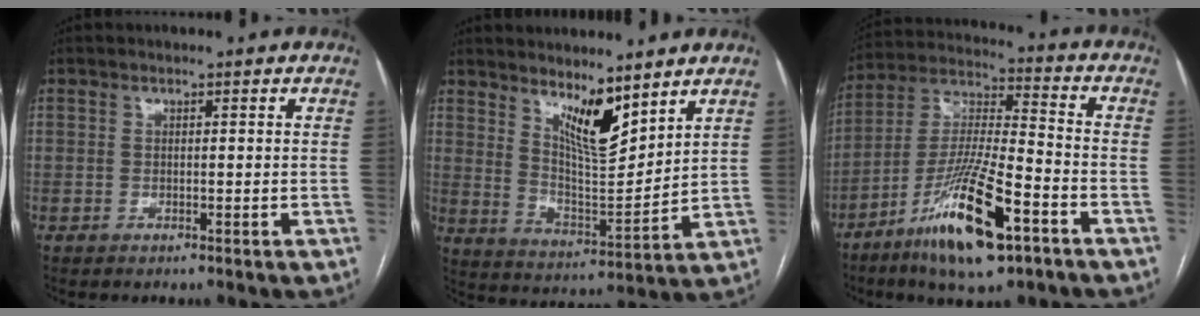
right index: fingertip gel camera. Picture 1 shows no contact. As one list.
[{"total": 9.1, "force": [6.6, 1.8, 6.0], "torque": [-0.116, -0.016, 0.130]}, {"total": 16.5, "force": [-8.7, 2.7, 13.7], "torque": [-0.270, -0.021, -0.152]}]